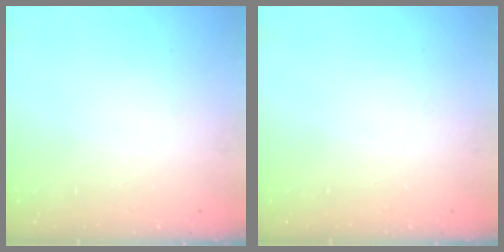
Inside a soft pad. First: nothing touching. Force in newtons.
{"total": 0.0}